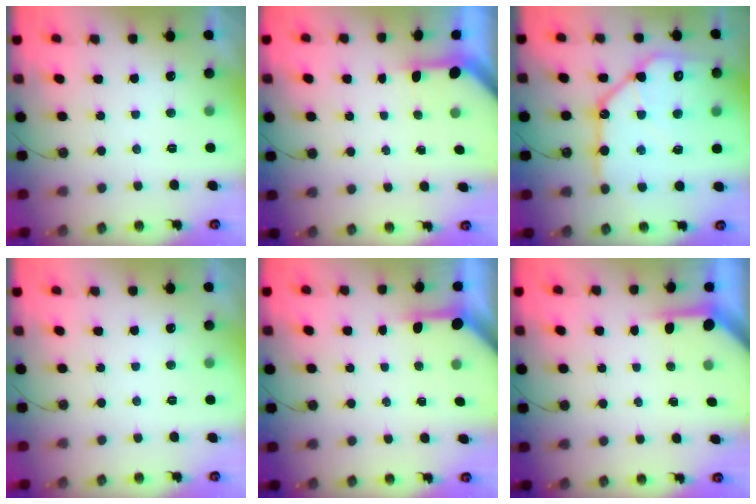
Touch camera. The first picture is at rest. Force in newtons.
{"total": 3.0, "press": 3.0, "slide": 0.2}
{"total": 19.1, "press": 19.1, "slide": 1.0}
{"total": 0.0}
{"total": 3.5, "press": 3.4, "slide": 0.4}
{"total": 3.7, "press": 3.7, "slide": 0.4}